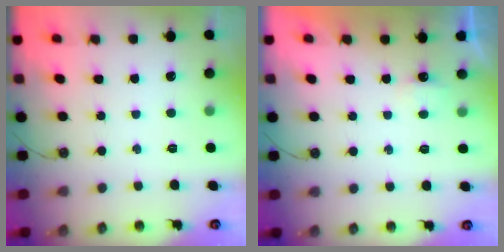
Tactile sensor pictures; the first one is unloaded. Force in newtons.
{"total": 2.5, "press": 2.4, "slide": 0.5}